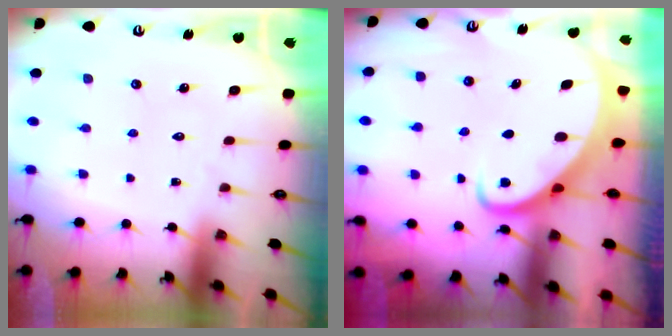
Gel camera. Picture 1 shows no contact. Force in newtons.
{"total": 2.6, "press": 2.6, "slide": 0.3}